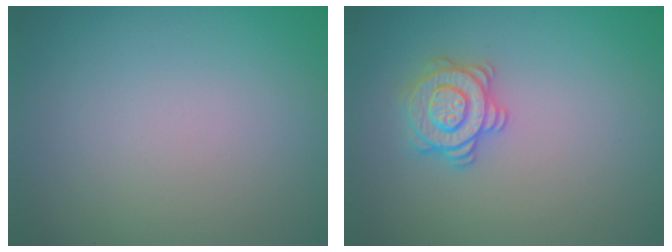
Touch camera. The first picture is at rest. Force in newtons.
{"total": 2.9, "press": 2.9, "slide": 0.1}